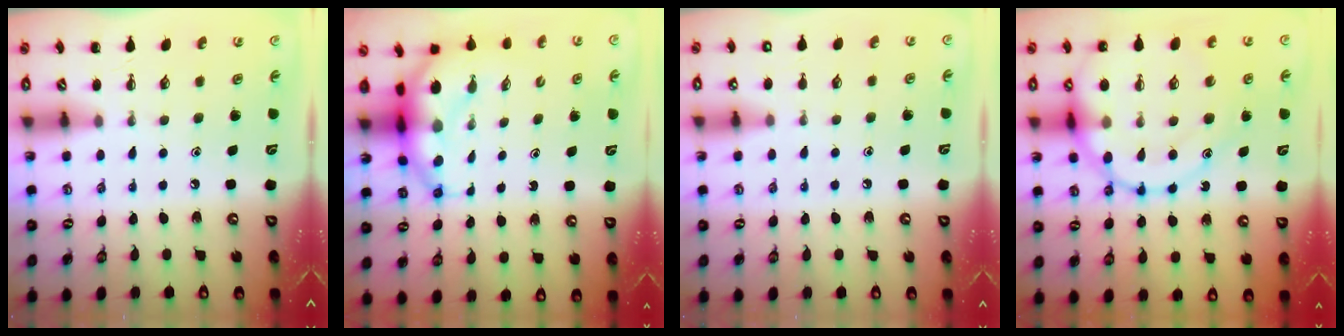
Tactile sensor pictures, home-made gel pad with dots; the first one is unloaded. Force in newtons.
{"total": 7.2, "press": 7.0, "slide": 1.8}
{"total": 5.9, "press": 5.6, "slide": 1.8}
{"total": 22.8, "press": 22.7, "slide": 2.9}